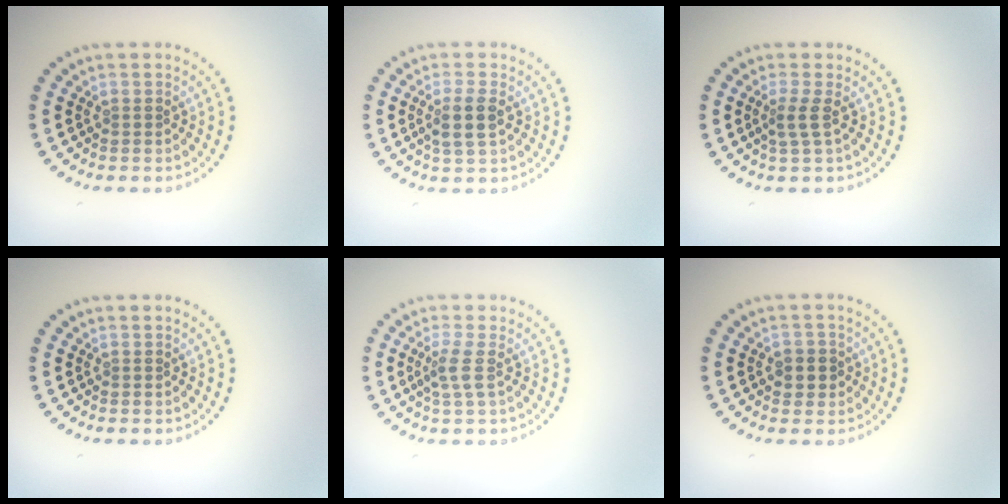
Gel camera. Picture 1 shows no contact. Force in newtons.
{"total": 2.7, "press": 2.5, "slide": 0.9}
{"total": 1.8, "press": 1.3, "slide": 1.3}
{"total": 0.0}
{"total": 2.0, "press": 1.6, "slide": 1.3}
{"total": 1.9, "press": 1.8, "slide": 0.6}